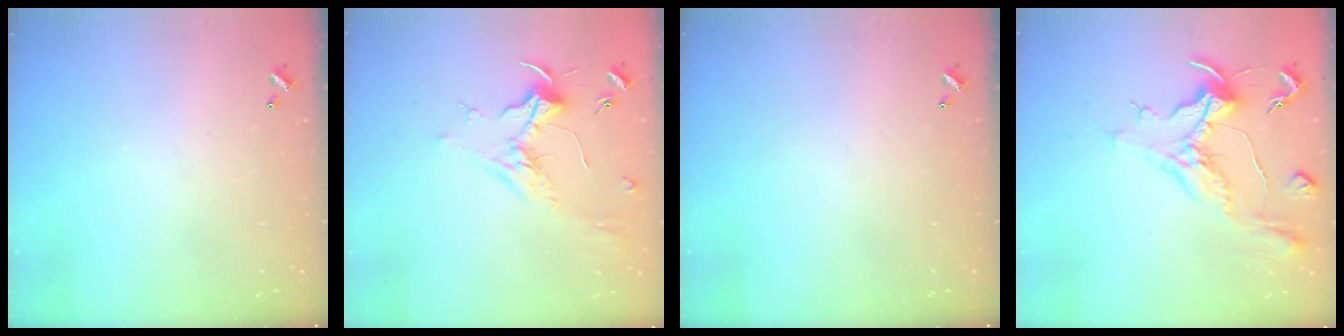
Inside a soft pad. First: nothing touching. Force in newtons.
{"total": 1.8, "press": 1.7, "slide": 0.7}
{"total": 0.0}
{"total": 1.6, "press": 1.5, "slide": 0.6}